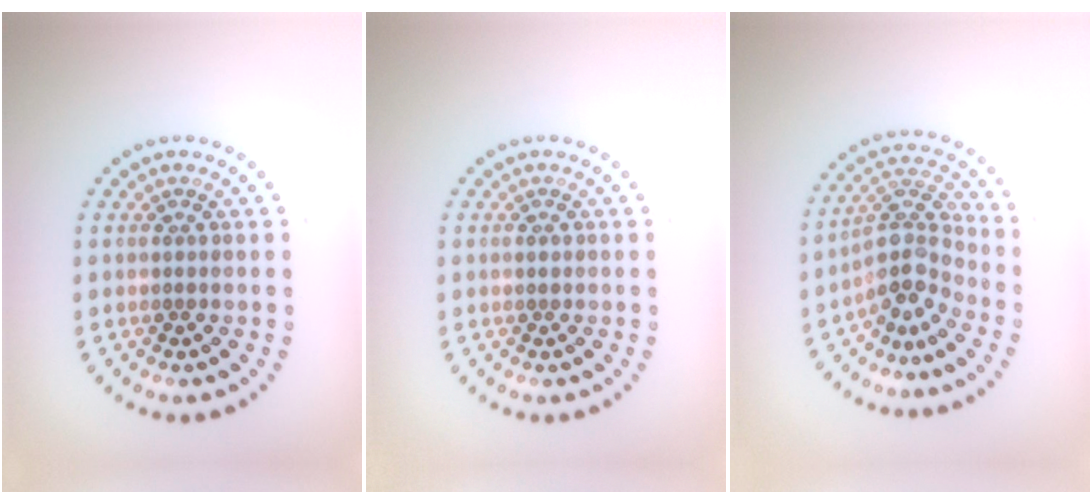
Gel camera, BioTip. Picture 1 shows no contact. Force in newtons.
{"total": 0.6, "press": 0.6, "slide": 0.1}
{"total": 3.9, "press": 2.7, "slide": 2.7}